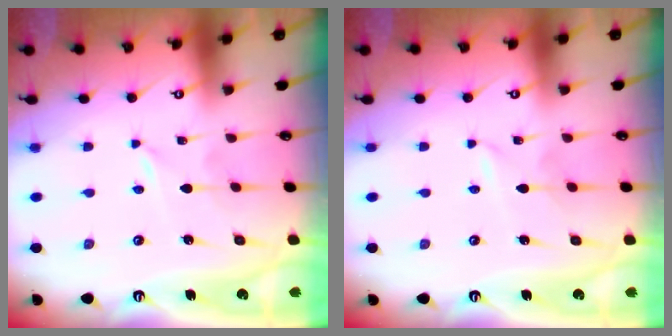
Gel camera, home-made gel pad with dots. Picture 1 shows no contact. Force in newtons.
{"total": 2.3, "press": 2.3, "slide": 0.2}